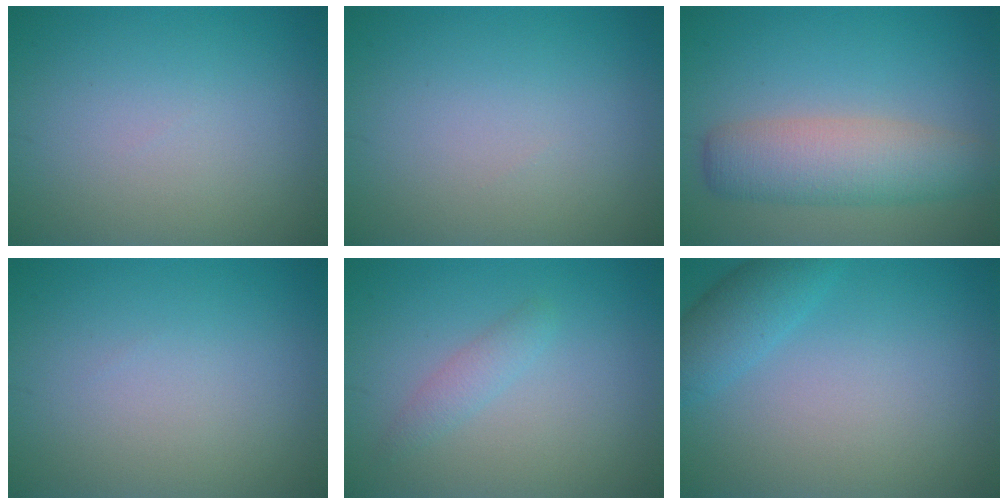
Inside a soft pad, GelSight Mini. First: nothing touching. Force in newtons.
{"total": 0.0}
{"total": 5.5, "press": 5.5, "slide": 0.2}
{"total": 0.0}
{"total": 1.4, "press": 1.4, "slide": 0.0}
{"total": 3.0, "press": 3.0, "slide": 0.1}